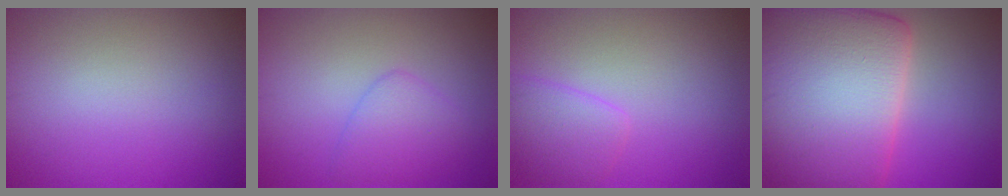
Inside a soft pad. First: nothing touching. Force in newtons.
{"total": 2.7, "press": 2.7, "slide": 0.0}
{"total": 2.6, "press": 2.6, "slide": 0.2}
{"total": 21.4, "press": 21.4, "slide": 0.8}